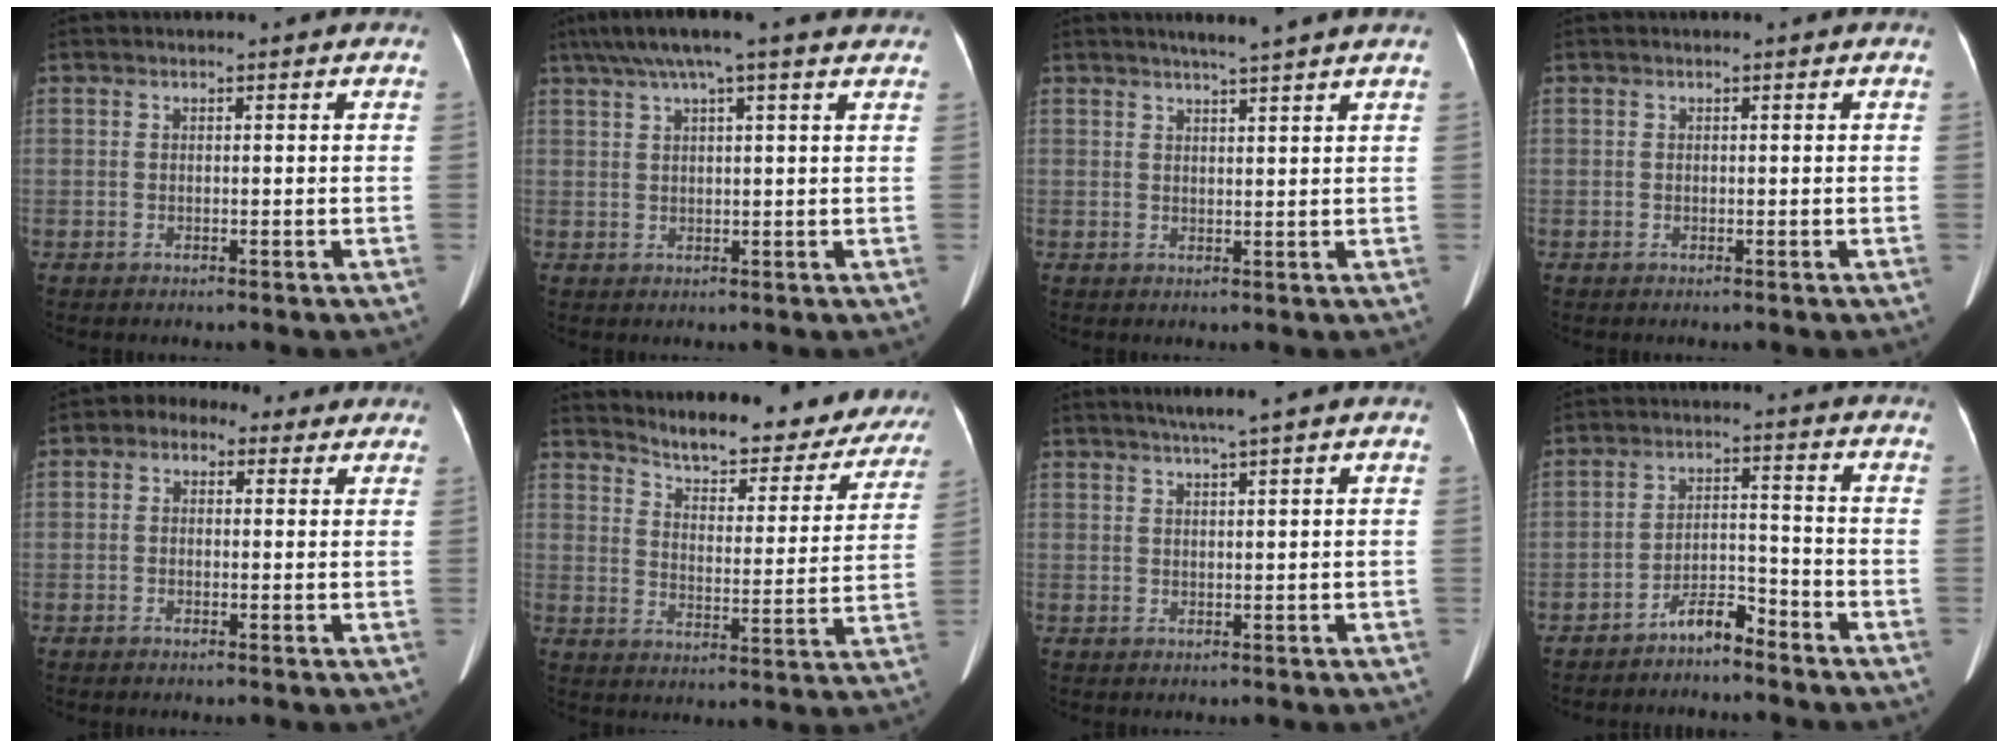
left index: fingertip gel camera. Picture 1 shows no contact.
{"total": 12.4, "force": [9.8, 0.8, 7.5], "torque": [-0.132, 0.054, 0.131]}
{"total": 4.5, "force": [3.8, -0.9, 2.3], "torque": [-0.034, 0.005, 0.049]}
{"total": 0.0}
{"total": 5.2, "force": [2.5, 3.7, 2.6], "torque": [-0.036, 0.040, 0.031]}
{"total": 19.1, "force": [17.7, 4.7, 5.4], "torque": [-0.056, -0.035, 0.215]}
{"total": 3.0, "force": [2.2, -0.9, 1.8], "torque": [-0.033, 0.002, 0.038]}
{"total": 4.6, "force": [-4.1, 0.8, 2.0], "torque": [-0.034, 0.003, -0.075]}